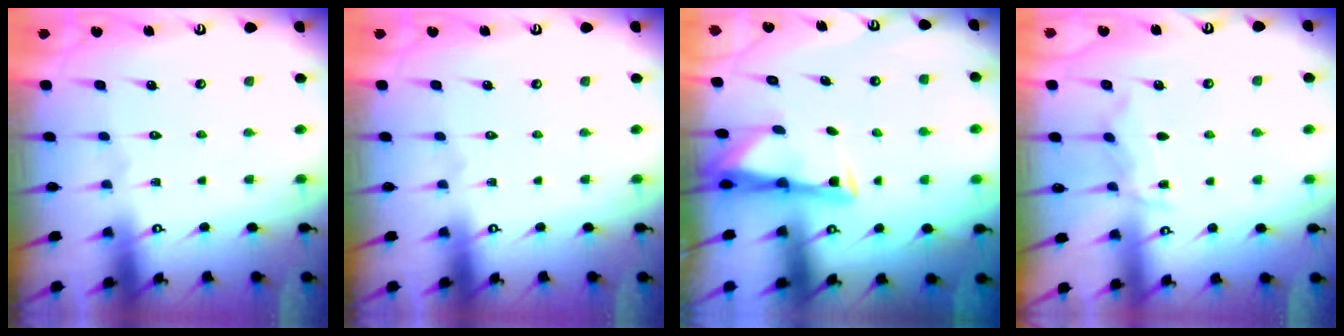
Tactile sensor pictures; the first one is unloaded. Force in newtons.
{"total": 0.0}
{"total": 3.2, "press": 3.1, "slide": 0.4}
{"total": 6.4, "press": 6.3, "slide": 0.7}